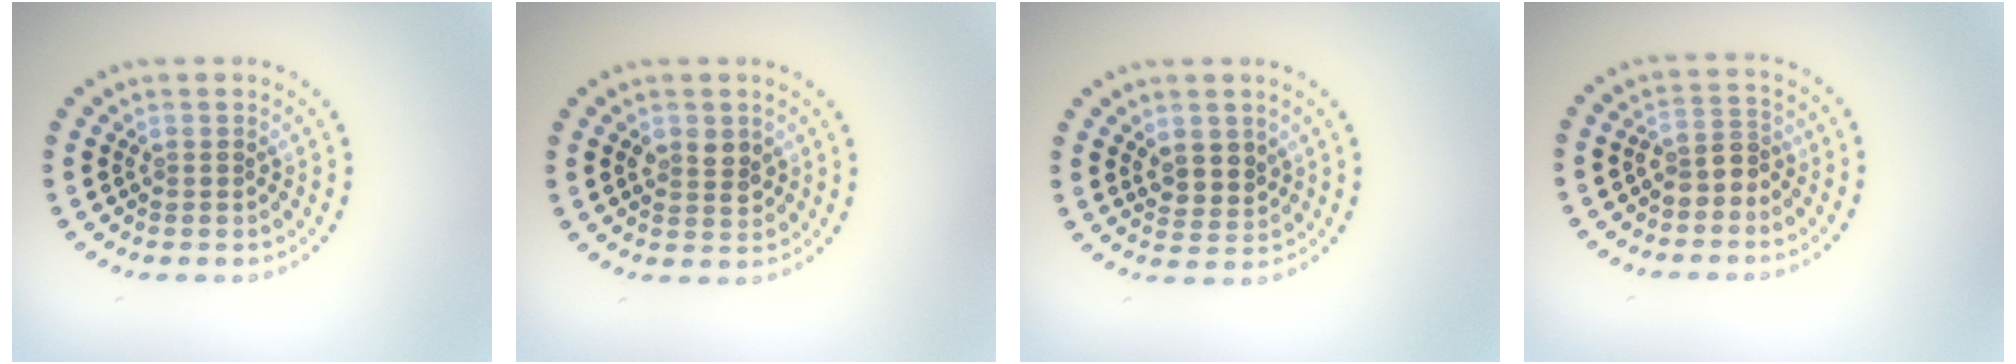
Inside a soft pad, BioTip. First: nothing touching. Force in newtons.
{"total": 2.2, "press": 2.1, "slide": 0.2}
{"total": 2.5, "press": 2.3, "slide": 0.8}
{"total": 2.1, "press": 1.9, "slide": 0.9}